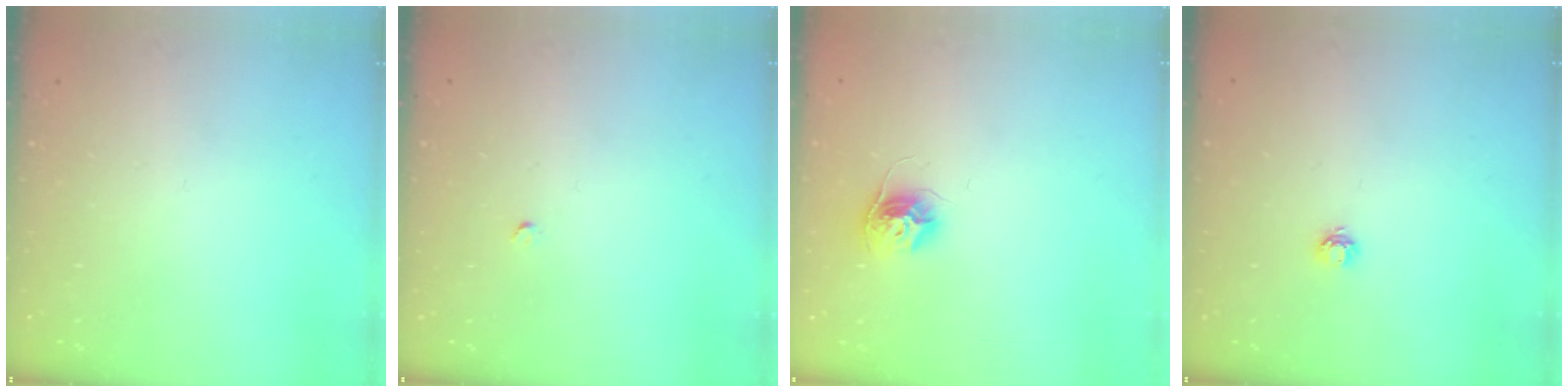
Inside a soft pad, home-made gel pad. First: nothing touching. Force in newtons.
{"total": 2.0, "press": 2.0, "slide": 0.3}
{"total": 10.0, "press": 10.0, "slide": 0.6}
{"total": 3.9, "press": 3.9, "slide": 0.5}